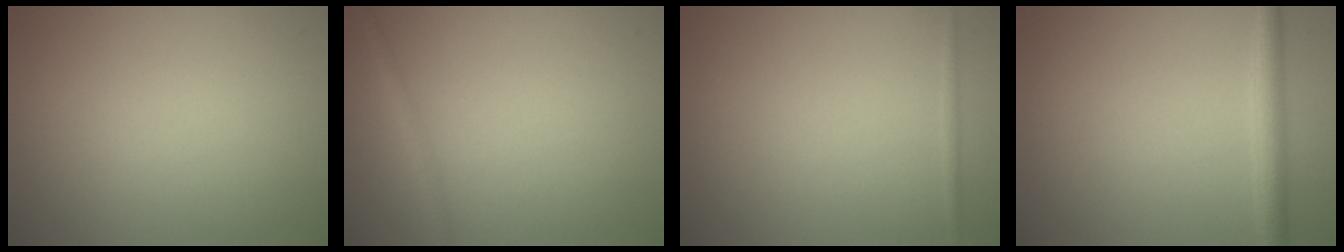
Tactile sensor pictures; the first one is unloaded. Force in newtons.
{"total": 1.5, "press": 1.5, "slide": 0.0}
{"total": 0.5, "press": 0.5, "slide": 0.1}
{"total": 2.4, "press": 2.4, "slide": 0.1}